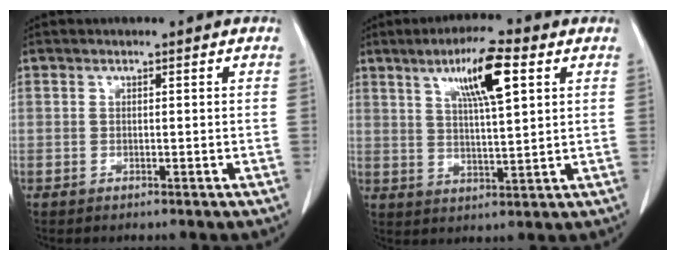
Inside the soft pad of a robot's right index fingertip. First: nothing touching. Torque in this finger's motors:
{"motor_torque": [0.62, 0.57, 0.44, 0.08]}